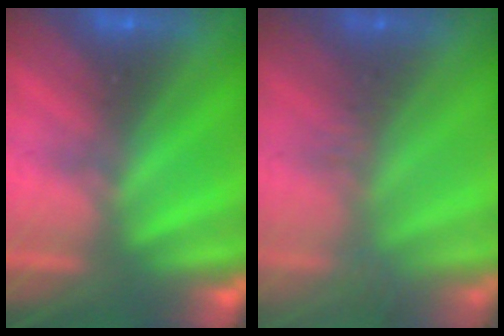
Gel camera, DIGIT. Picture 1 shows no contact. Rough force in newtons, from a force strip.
{"total": 2.8}